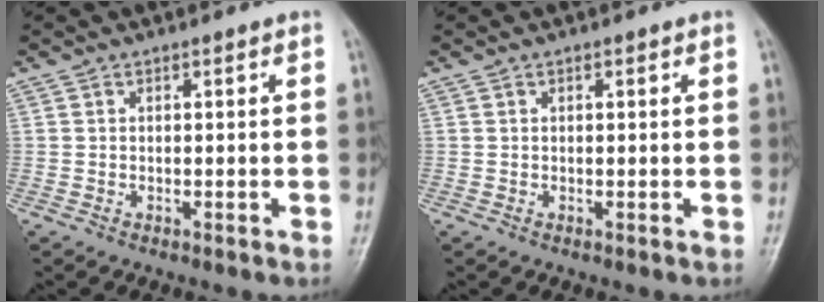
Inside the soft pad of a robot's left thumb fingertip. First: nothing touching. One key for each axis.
{"total": 0.6, "fx": 0.2, "fy": 0.3, "fz": 0.5, "tx": -0.007, "ty": 0.001, "tz": 0.003}